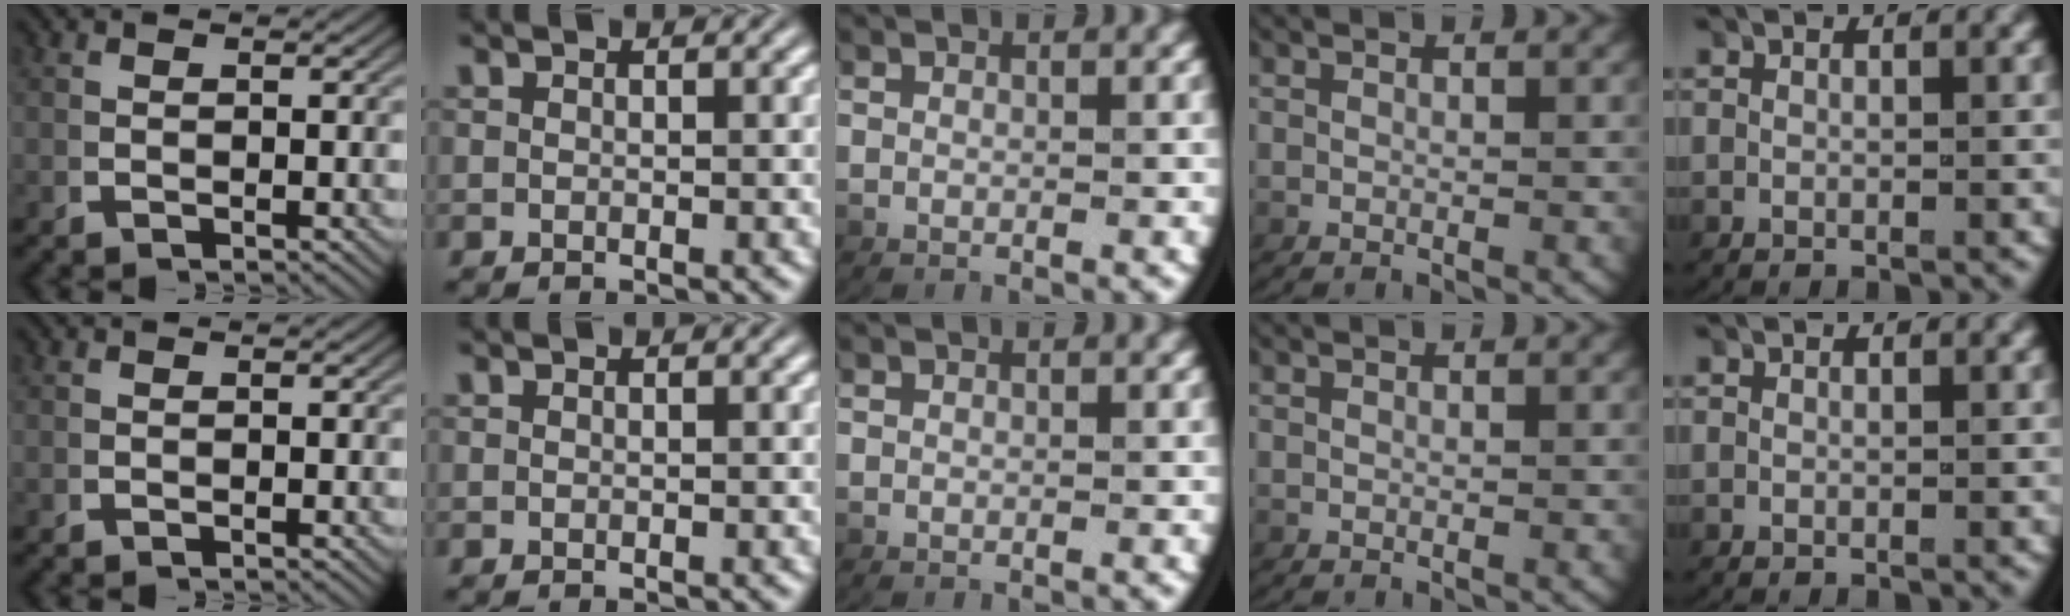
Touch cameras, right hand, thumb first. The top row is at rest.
{}